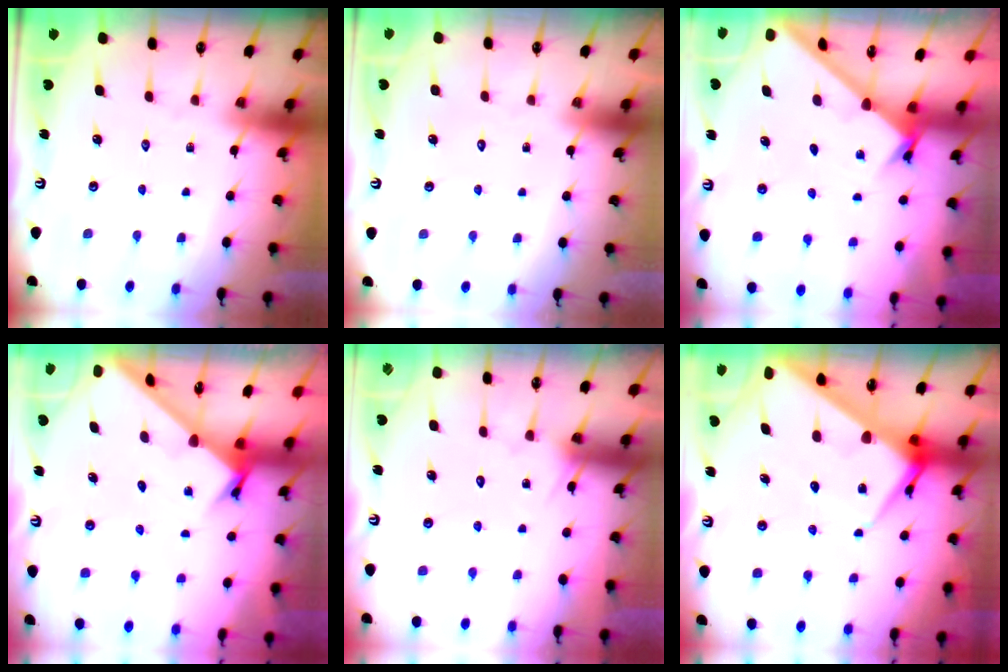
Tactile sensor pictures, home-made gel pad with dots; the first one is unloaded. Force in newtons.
{"total": 1.6, "press": 1.6, "slide": 0.0}
{"total": 1.6, "press": 1.6, "slide": 0.2}
{"total": 1.9, "press": 1.9, "slide": 0.2}
{"total": 5.5, "press": 5.5, "slide": 0.4}
{"total": 9.9, "press": 9.8, "slide": 0.9}